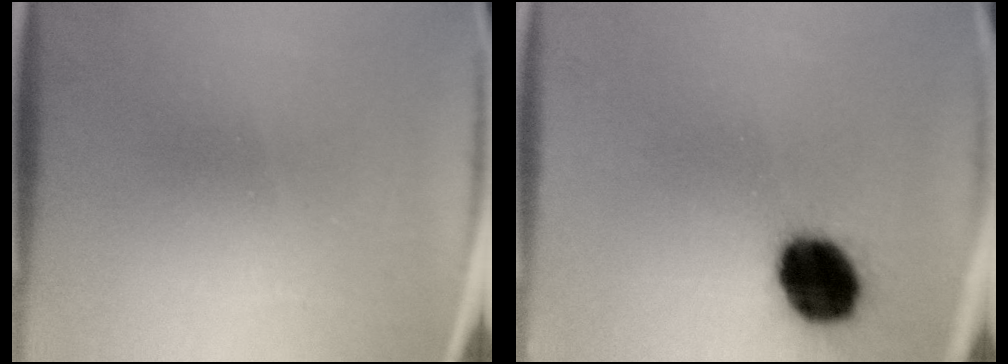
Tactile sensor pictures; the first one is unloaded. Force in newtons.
{"total": 15.7}